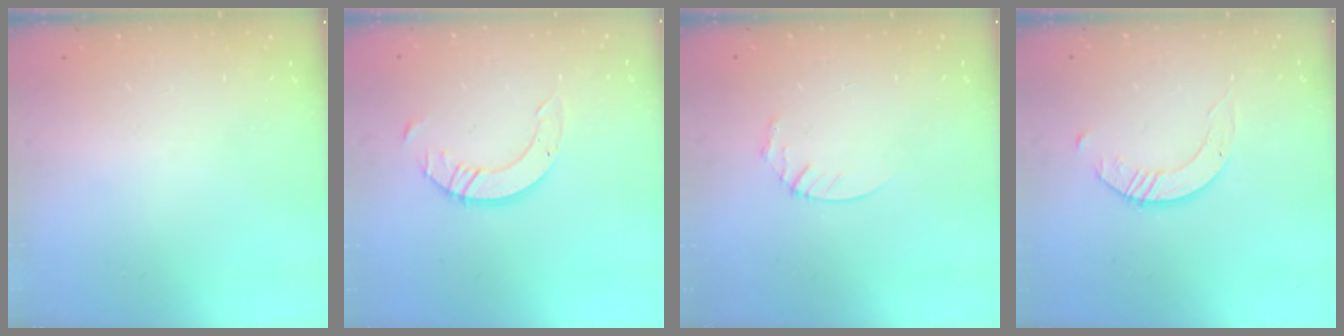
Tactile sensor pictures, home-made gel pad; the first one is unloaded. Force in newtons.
{"total": 8.1, "press": 8.1, "slide": 0.7}
{"total": 3.6, "press": 3.6, "slide": 0.4}
{"total": 2.4, "press": 2.4, "slide": 0.3}